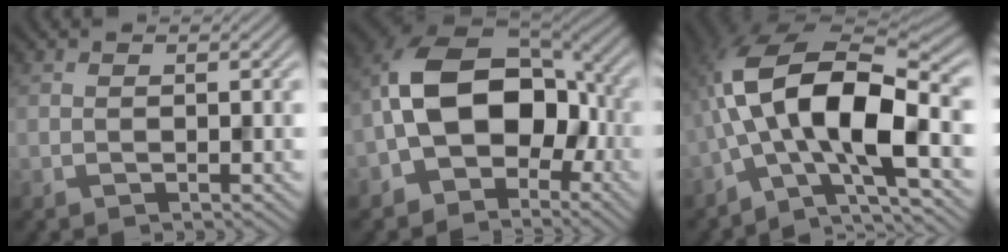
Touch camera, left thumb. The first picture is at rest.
{"total": 13.8, "force": [-2.7, 9.4, 9.7], "torque": [-0.177, 0.003, -0.063]}
{"total": 14.1, "force": [-2.1, 5.5, 12.8], "torque": [-0.235, 0.012, -0.055]}